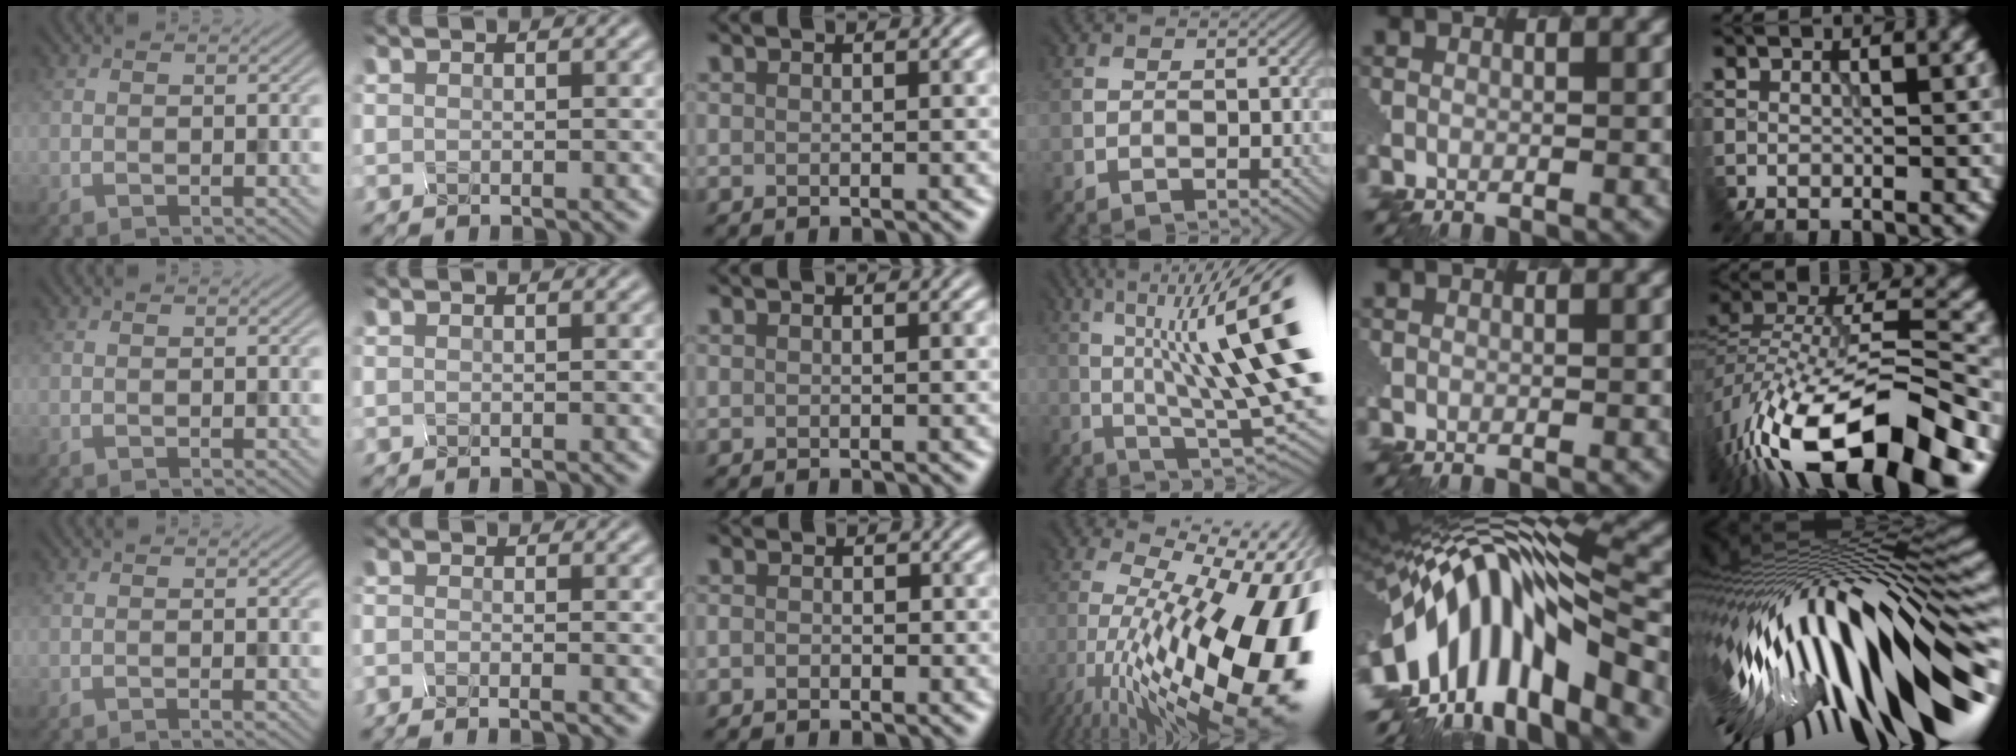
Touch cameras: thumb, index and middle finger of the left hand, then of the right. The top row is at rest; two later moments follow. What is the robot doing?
{"motion": "disassemble", "object": "hinged tin"}